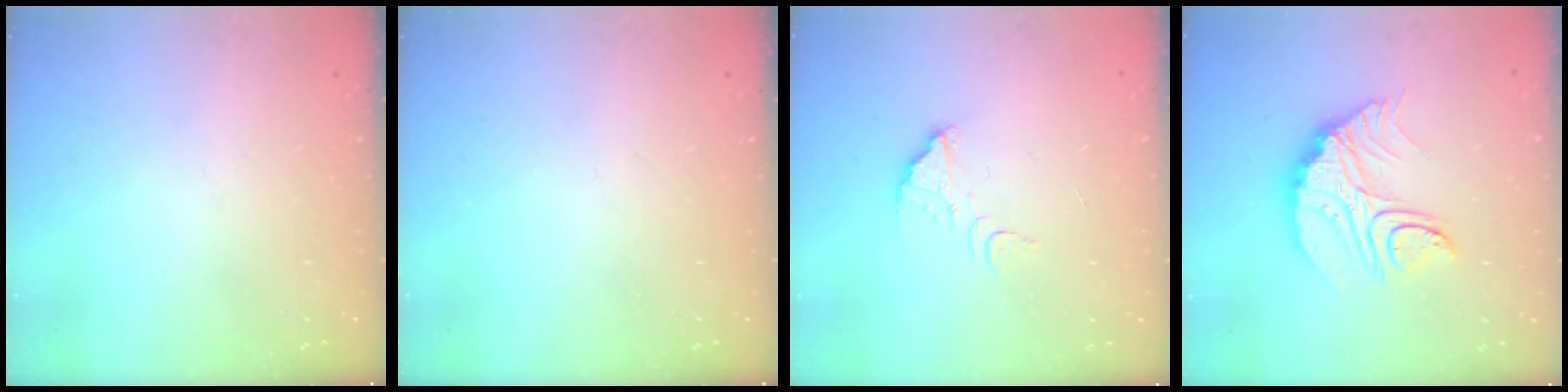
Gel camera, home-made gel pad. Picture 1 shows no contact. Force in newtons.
{"total": 0.0}
{"total": 6.7, "press": 6.7, "slide": 0.5}
{"total": 12.9, "press": 12.9, "slide": 0.9}